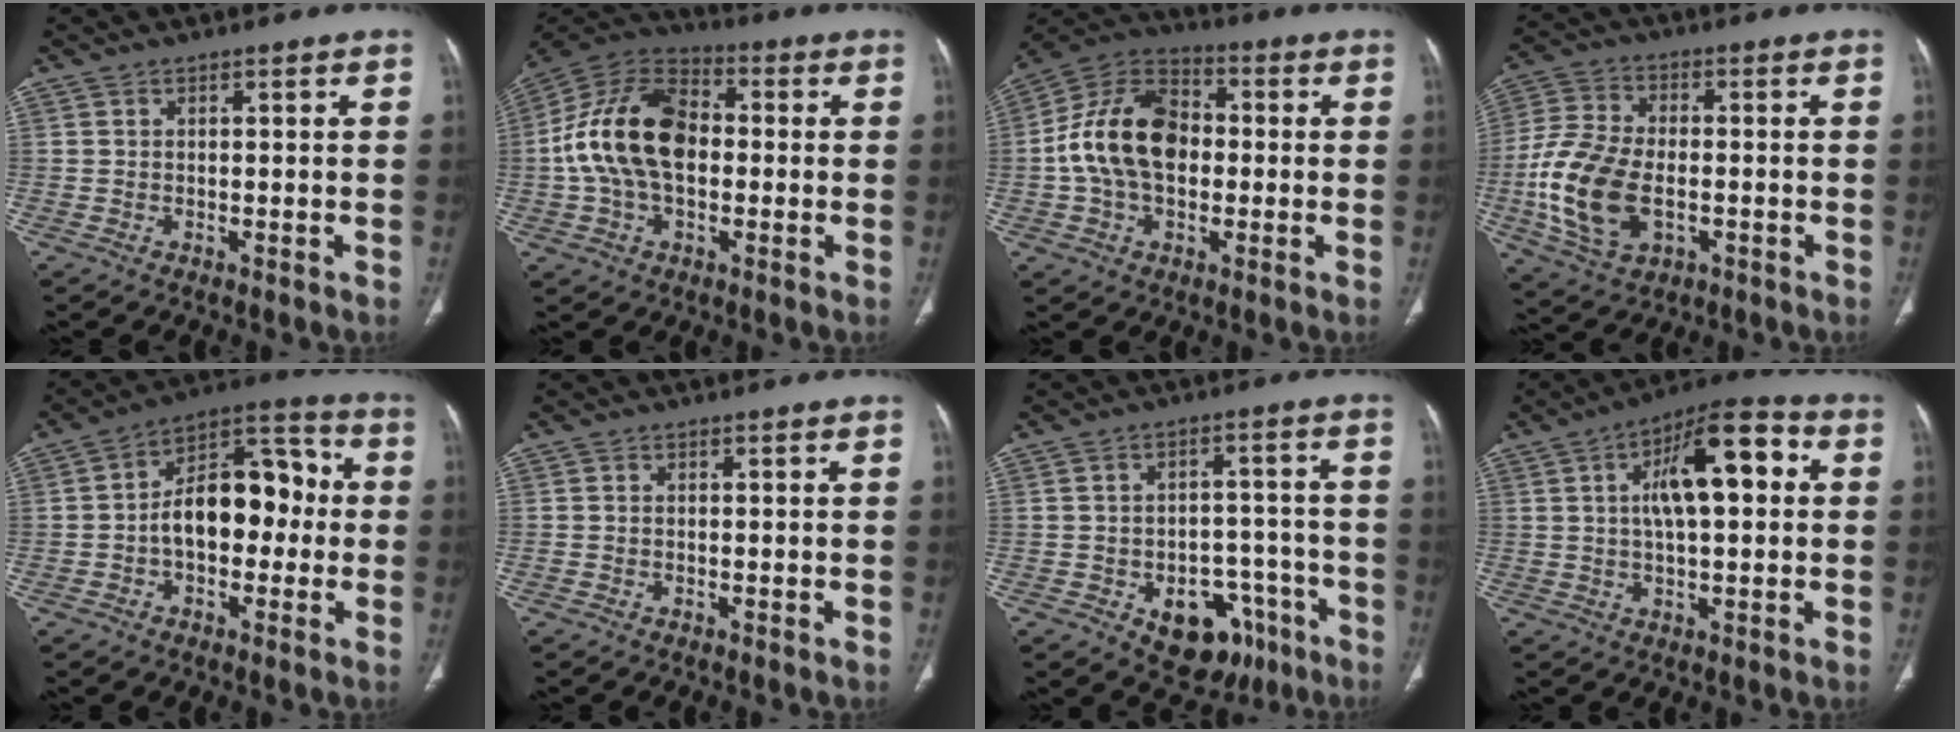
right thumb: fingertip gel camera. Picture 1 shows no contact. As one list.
[{"total": 17.8, "force": [-0.1, 11.4, 13.7], "torque": [-0.255, 0.033, -0.010]}, {"total": 16.4, "force": [-0.2, 11.1, 12.1], "torque": [-0.209, 0.032, -0.012]}, {"total": 15.9, "force": [-3.2, 9.4, 12.4], "torque": [-0.260, 0.007, -0.055]}, {"total": 14.7, "force": [-0.9, 9.0, 11.6], "torque": [-0.148, 0.048, -0.023]}, {"total": 0.0}, {"total": 12.3, "force": [-6.1, 8.3, 6.7], "torque": [-0.049, 0.046, -0.073]}, {"total": 14.6, "force": [2.9, 5.9, 13.0], "torque": [-0.194, 0.023, 0.038]}]